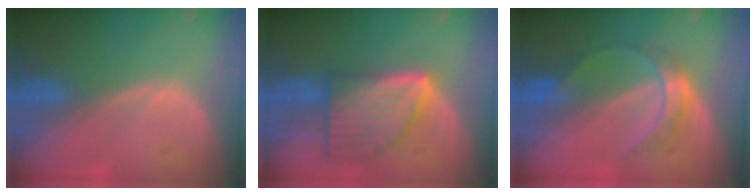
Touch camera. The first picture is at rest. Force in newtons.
{"total": 9.3, "press": 9.3, "slide": 0.4}
{"total": 5.0, "press": 4.8, "slide": 1.5}